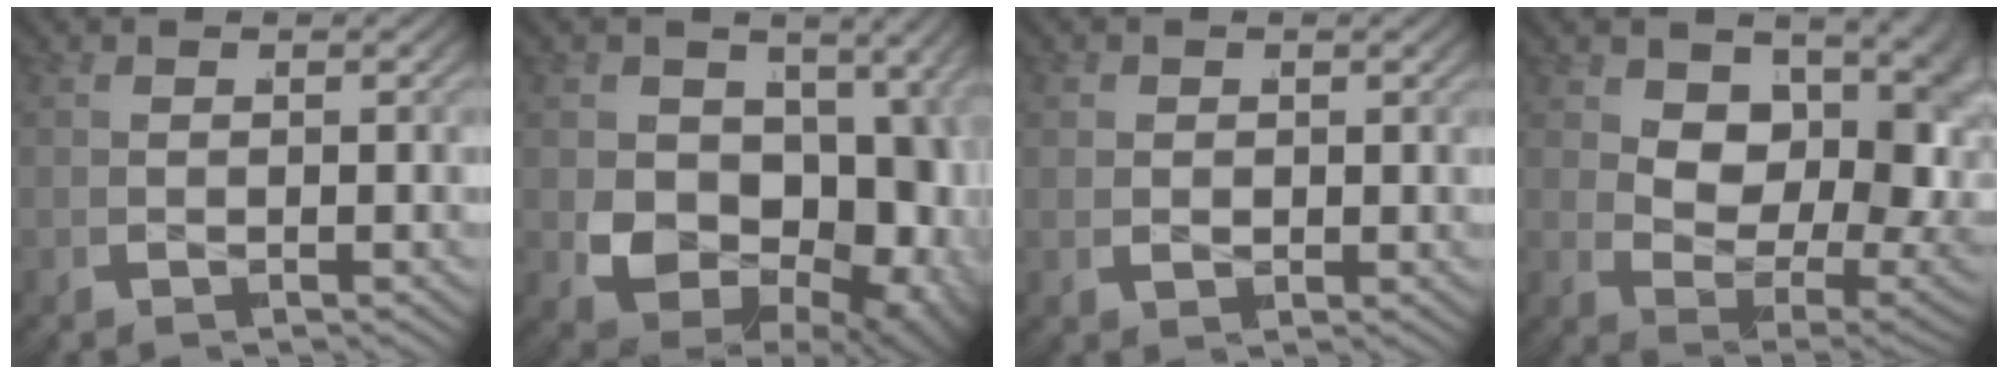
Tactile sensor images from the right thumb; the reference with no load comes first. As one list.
[{"total": 19.2, "force": [-1.6, 13.9, 13.1], "torque": [-0.244, -0.051, -0.007]}, {"total": 1.5, "force": [0.3, 1.4, 0.7], "torque": [-0.012, -0.009, 0.010]}, {"total": 12.9, "force": [-0.4, 7.9, 10.2], "torque": [-0.190, -0.055, 0.020]}]